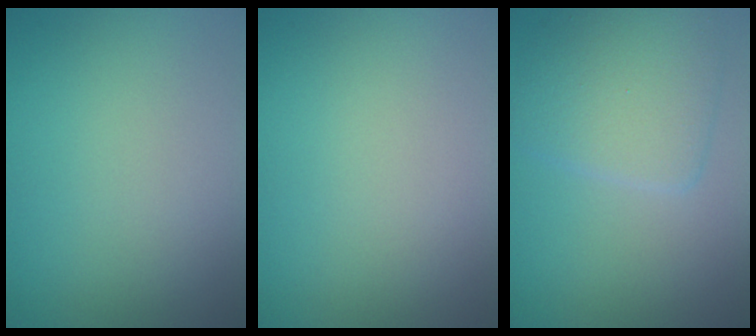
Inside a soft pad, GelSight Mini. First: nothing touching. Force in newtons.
{"total": 0.0}
{"total": 4.8, "press": 4.8, "slide": 0.1}